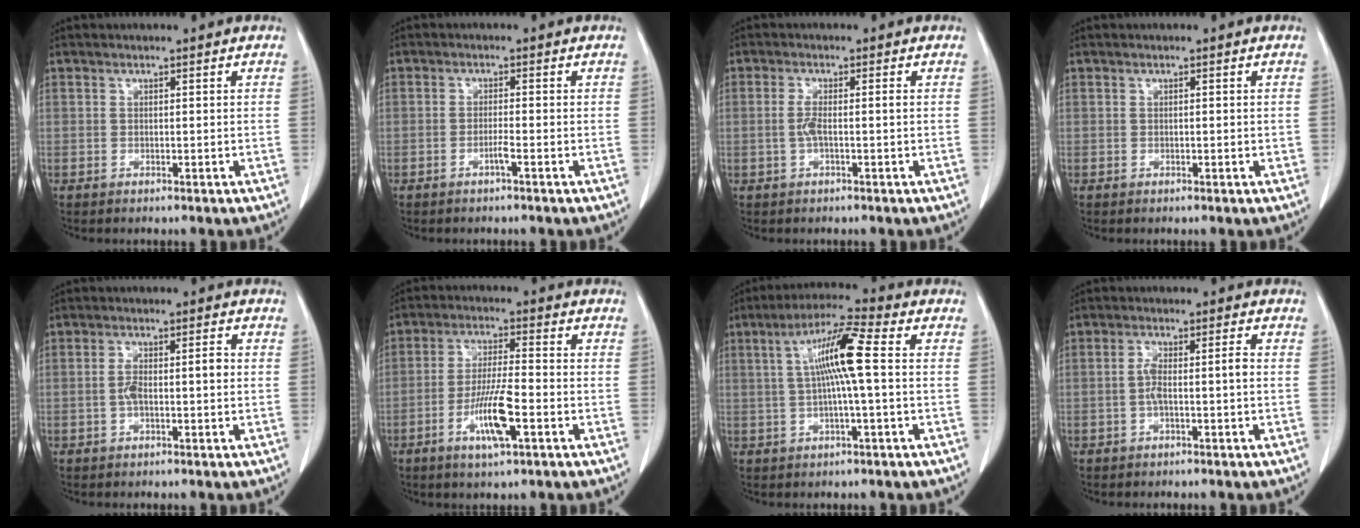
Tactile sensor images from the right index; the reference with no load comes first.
{"total": 1.6, "force": [-0.9, -0.3, 1.3], "torque": [-0.027, 0.000, -0.019]}
{"total": 2.6, "force": [-0.4, 0.2, 2.6], "torque": [-0.057, 0.001, -0.010]}
{"total": 0.7, "force": [0.0, 0.2, 0.6], "torque": [-0.009, 0.000, 0.001]}
{"total": 4.4, "force": [-0.5, 1.2, 4.2], "torque": [-0.085, 0.013, -0.008]}
{"total": 8.8, "force": [-3.6, 1.0, 8.0], "torque": [-0.154, -0.008, -0.065]}
{"total": 9.1, "force": [0.9, 0.4, 9.0], "torque": [-0.171, 0.020, 0.013]}
{"total": 4.0, "force": [-0.8, 0.4, 3.8], "torque": [-0.076, 0.015, -0.013]}